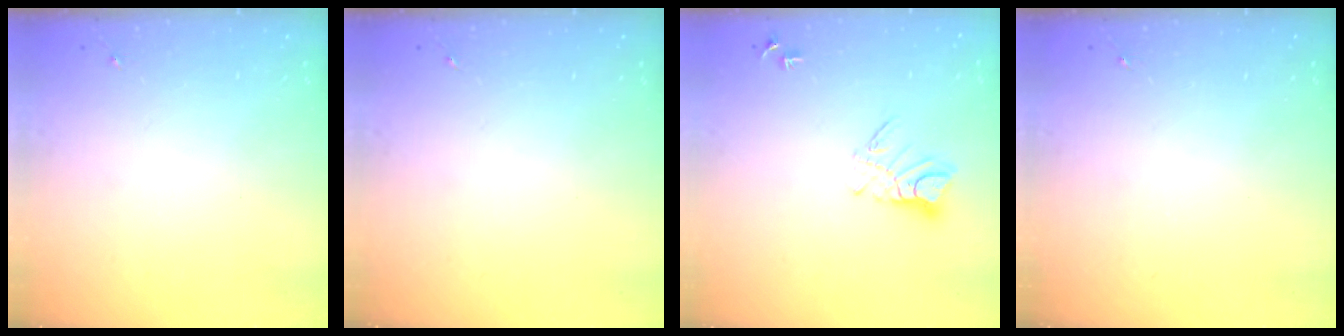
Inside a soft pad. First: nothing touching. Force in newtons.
{"total": 0.0}
{"total": 8.5, "press": 8.5, "slide": 0.9}
{"total": 0.0}